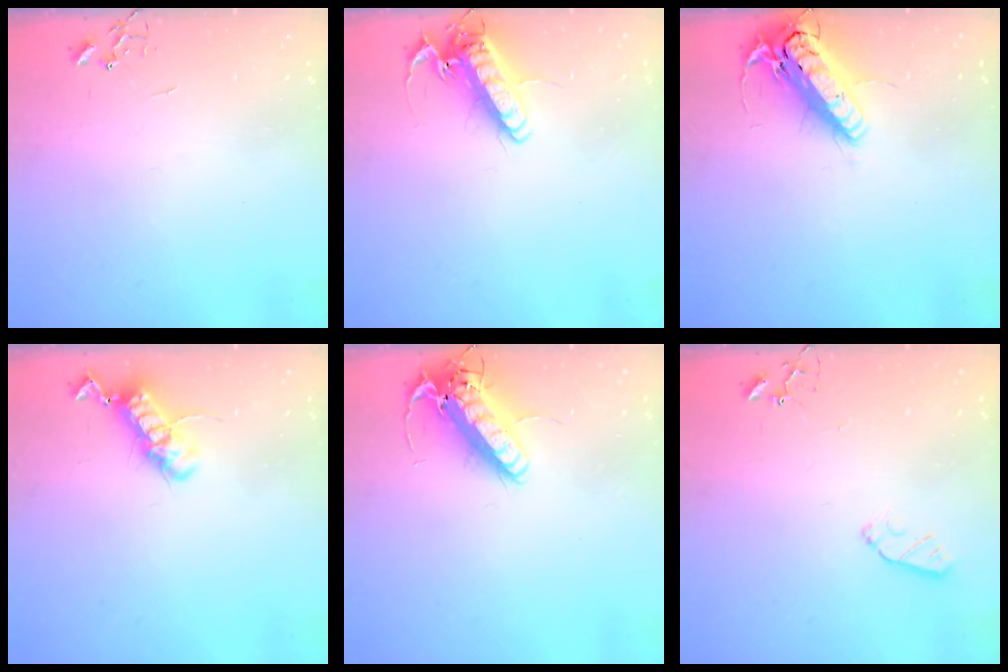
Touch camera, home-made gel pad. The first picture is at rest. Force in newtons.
{"total": 15.2, "press": 15.0, "slide": 2.4}
{"total": 17.8, "press": 17.5, "slide": 3.4}
{"total": 12.7, "press": 12.6, "slide": 1.6}
{"total": 16.2, "press": 15.9, "slide": 3.2}
{"total": 4.9, "press": 4.8, "slide": 0.6}